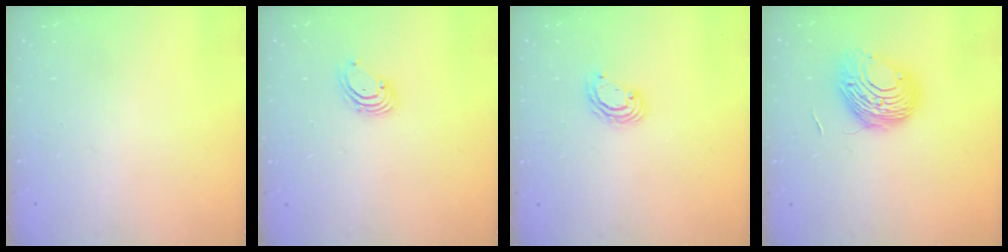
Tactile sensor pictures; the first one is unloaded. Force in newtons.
{"total": 1.8, "press": 1.8, "slide": 0.2}
{"total": 4.3, "press": 4.3, "slide": 0.1}
{"total": 10.4, "press": 10.4, "slide": 0.2}